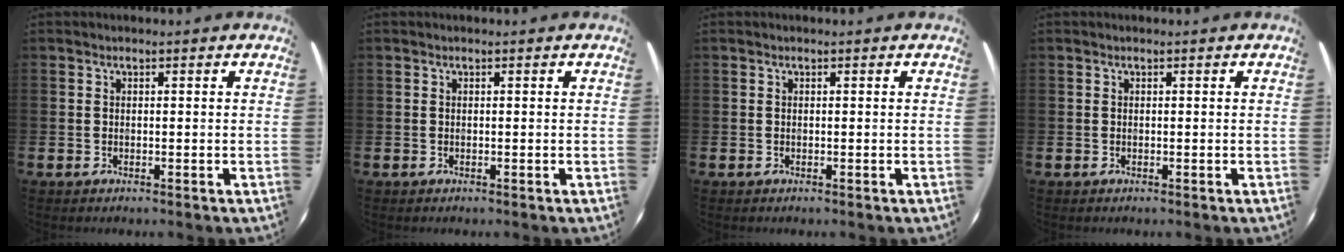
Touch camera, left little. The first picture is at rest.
{"total": 0.0}
{"total": 0.0}
{"total": 0.0}